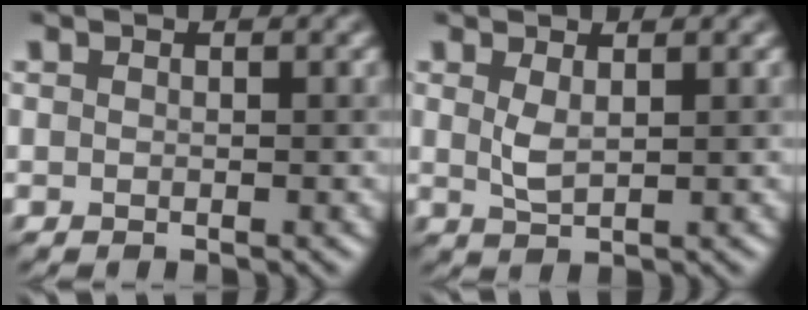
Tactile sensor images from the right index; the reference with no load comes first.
{"total": 1.5, "force": [0.6, 0.5, 1.3], "torque": [-0.032, 0.004, 0.018]}